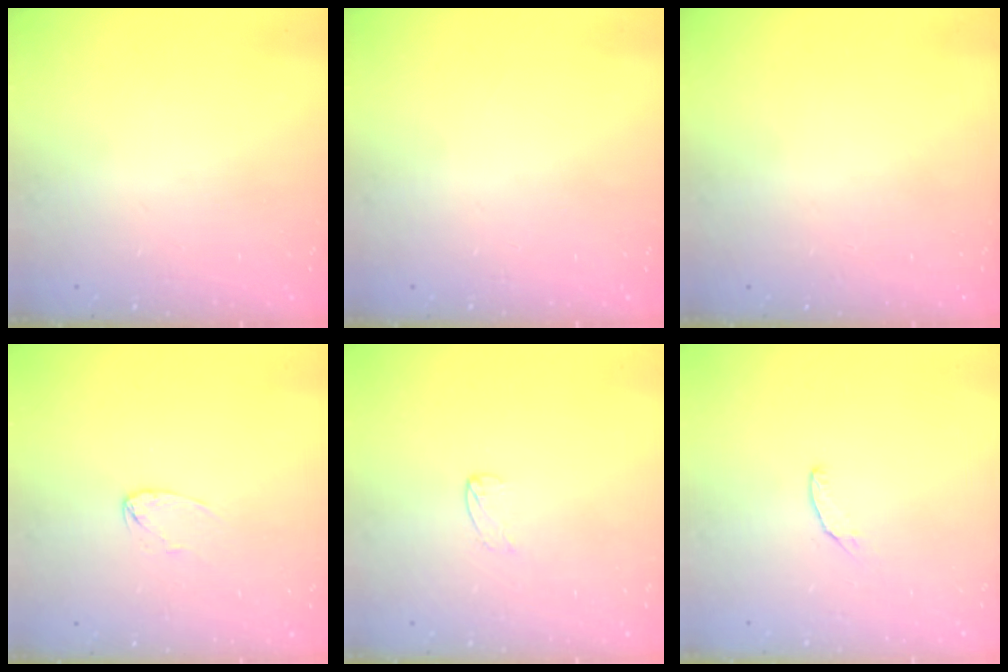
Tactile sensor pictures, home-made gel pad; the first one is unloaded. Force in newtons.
{"total": 0.0}
{"total": 0.0}
{"total": 2.6, "press": 2.6, "slide": 0.2}
{"total": 2.0, "press": 2.0, "slide": 0.2}
{"total": 3.7, "press": 3.6, "slide": 0.3}